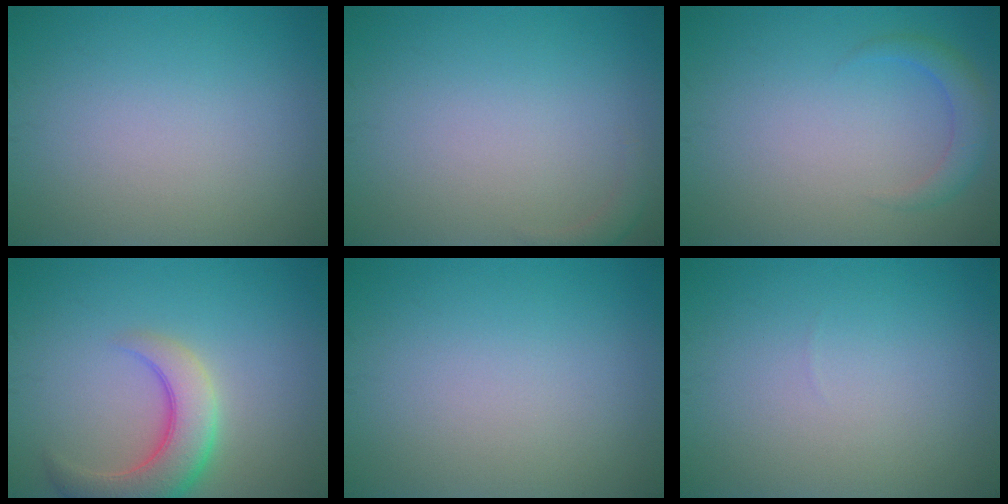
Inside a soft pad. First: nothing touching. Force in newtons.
{"total": 1.0, "press": 1.0, "slide": 0.2}
{"total": 2.1, "press": 2.1, "slide": 0.2}
{"total": 5.7, "press": 5.6, "slide": 0.7}
{"total": 0.0}
{"total": 0.0}